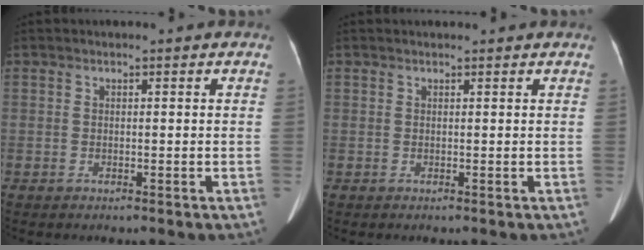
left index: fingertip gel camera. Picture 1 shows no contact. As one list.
[{"total": 2.0, "force": [1.9, 0.1, 0.5], "torque": [-0.008, 0.016, 0.024]}]